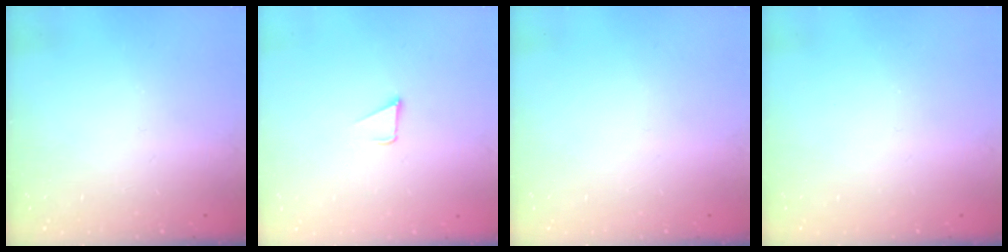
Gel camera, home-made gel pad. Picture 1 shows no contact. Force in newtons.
{"total": 1.5, "press": 1.5, "slide": 0.1}
{"total": 0.0}
{"total": 0.0}